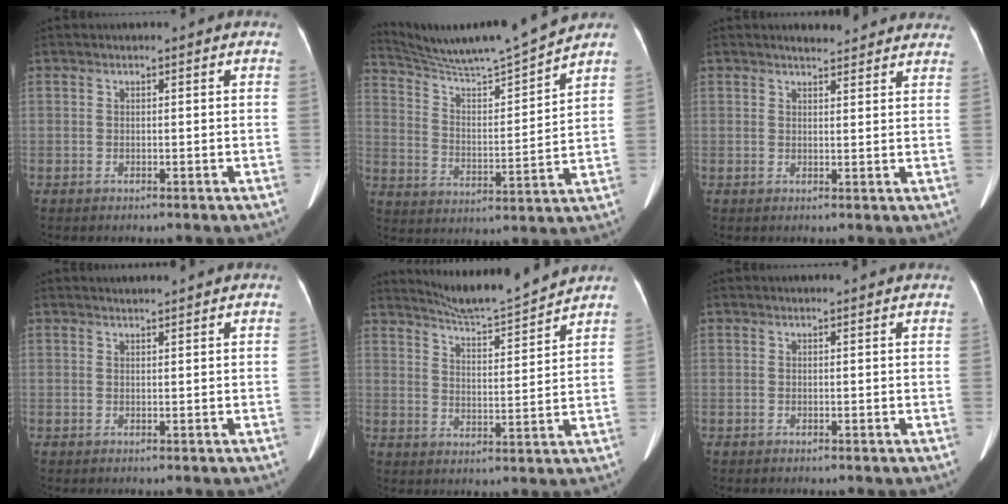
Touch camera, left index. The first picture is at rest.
{"total": 13.6, "force": [13.0, -2.0, 3.6], "torque": [-0.075, -0.024, 0.222]}
{"total": 7.2, "force": [6.8, 1.5, 2.1], "torque": [-0.019, 0.009, 0.068]}
{"total": 2.3, "force": [2.3, -0.2, 0.5], "torque": [-0.009, 0.009, 0.033]}
{"total": 10.7, "force": [10.3, -1.2, 2.5], "torque": [-0.051, -0.011, 0.162]}
{"total": 2.6, "force": [2.5, 0.1, 0.6], "torque": [-0.010, 0.011, 0.026]}